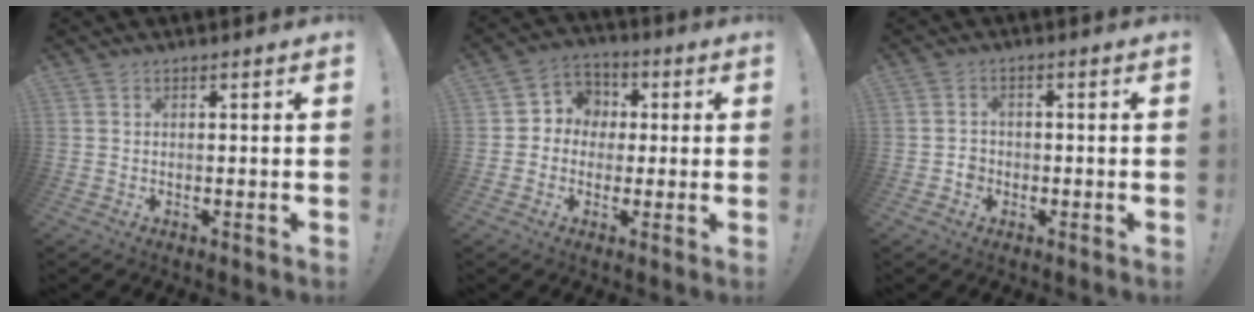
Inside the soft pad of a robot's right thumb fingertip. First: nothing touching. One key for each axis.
{"total": 7.6, "fx": -0.9, "fy": 7.2, "fz": 2.1, "tx": -0.022, "ty": 0.016, "tz": -0.009}
{"total": 2.9, "fx": -1.2, "fy": 2.5, "fz": 1.0, "tx": -0.008, "ty": 0.002, "tz": -0.023}